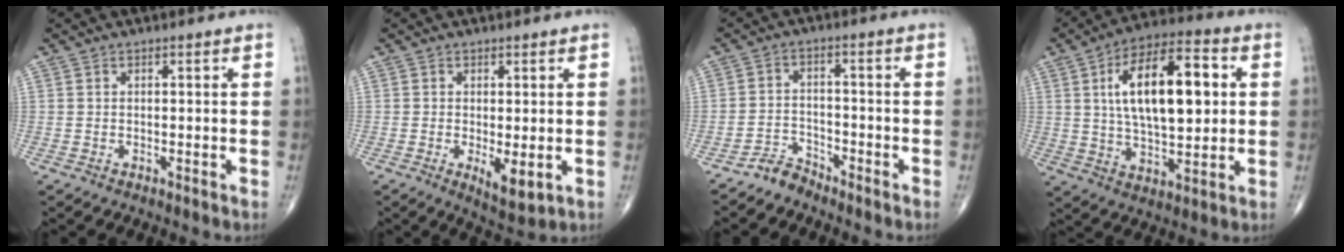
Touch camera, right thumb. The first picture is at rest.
{"total": 4.9, "force": [-0.9, 1.8, 4.5], "torque": [-0.068, -0.017, -0.008]}
{"total": 3.6, "force": [-3.4, 1.2, -0.1], "torque": [0.011, 0.024, -0.066]}
{"total": 19.3, "force": [3.7, 8.7, 16.8], "torque": [-0.260, 0.008, 0.058]}